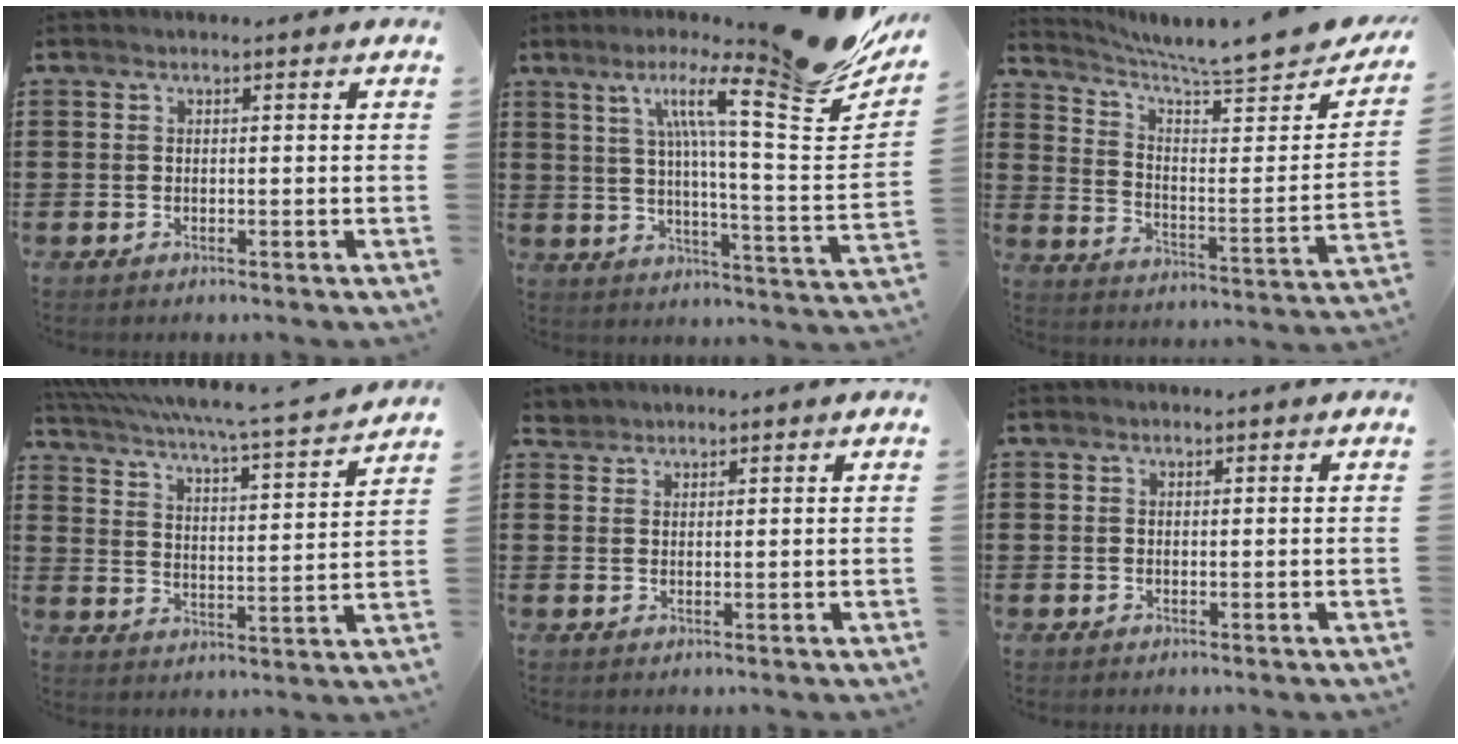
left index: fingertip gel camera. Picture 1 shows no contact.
{"total": 16.6, "force": [11.0, 1.4, 12.4], "torque": [-0.212, -0.066, 0.161]}
{"total": 6.6, "force": [6.1, 0.1, 2.7], "torque": [-0.066, -0.056, 0.095]}
{"total": 4.7, "force": [4.2, -0.7, 2.1], "torque": [-0.063, -0.043, 0.061]}
{"total": 1.8, "force": [1.7, 0.5, -0.3], "torque": [0.001, 0.004, 0.034]}
{"total": 0.5, "force": [0.5, 0.2, -0.1], "torque": [0.000, 0.002, 0.010]}